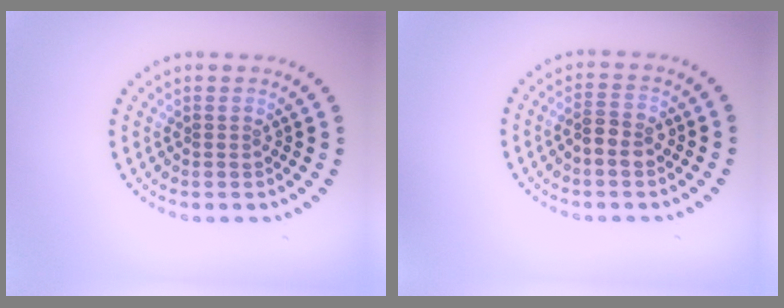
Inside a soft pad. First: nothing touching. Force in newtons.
{"total": 2.1, "press": 2.0, "slide": 0.5}